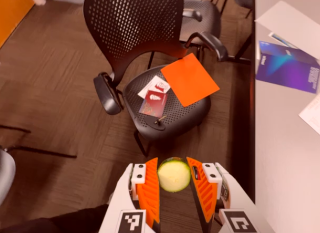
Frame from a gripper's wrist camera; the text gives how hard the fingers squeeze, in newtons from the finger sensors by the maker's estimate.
{"total": 13.7, "left": 14.6, "right": 12.8}